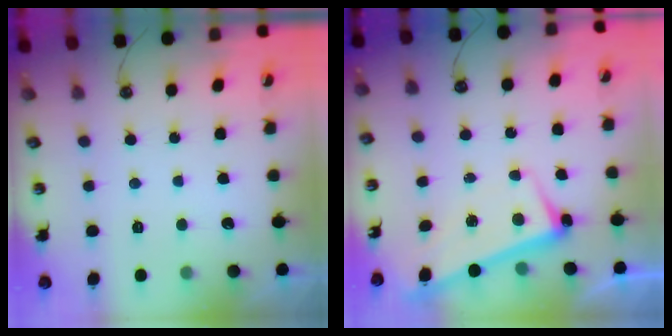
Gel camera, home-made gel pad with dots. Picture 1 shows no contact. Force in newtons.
{"total": 2.7, "press": 2.5, "slide": 1.0}